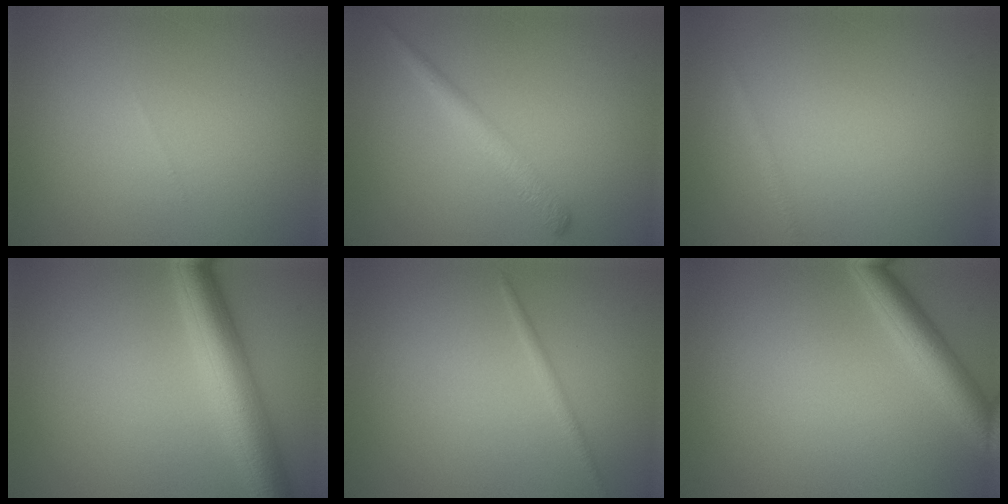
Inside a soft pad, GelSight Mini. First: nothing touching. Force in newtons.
{"total": 2.2, "press": 2.2, "slide": 0.0}
{"total": 0.6, "press": 0.6, "slide": 0.1}
{"total": 6.2, "press": 6.2, "slide": 0.1}
{"total": 0.9, "press": 0.9, "slide": 0.0}
{"total": 3.4, "press": 3.4, "slide": 0.1}